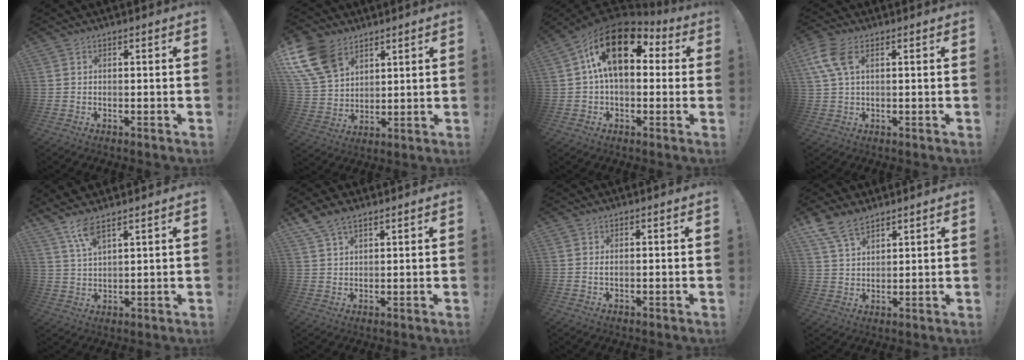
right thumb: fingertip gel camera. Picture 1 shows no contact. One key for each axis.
{"total": 14.7, "fx": 8.5, "fy": 9.4, "fz": 7.5, "tx": -0.152, "ty": -0.044, "tz": 0.165}
{"total": 18.5, "fx": 6.1, "fy": 9.9, "fz": 14.4, "tx": -0.237, "ty": -0.016, "tz": 0.106}
{"total": 7.5, "fx": 2.6, "fy": 3.6, "fz": 6.0, "tx": -0.132, "ty": 0.004, "tz": 0.053}
{"total": 6.7, "fx": 5.2, "fy": 1.4, "fz": 4.0, "tx": -0.090, "ty": -0.022, "tz": 0.096}
{"total": 6.5, "fx": 4.8, "fy": 2.8, "fz": 3.4, "tx": -0.073, "ty": -0.016, "tz": 0.096}
{"total": 0.8, "fx": 0.2, "fy": 0.3, "fz": 0.7, "tx": -0.008, "ty": -0.002, "tz": 0.002}
{"total": 9.0, "fx": 6.9, "fy": 4.3, "fz": 3.7, "tx": -0.077, "ty": -0.033, "tz": 0.138}